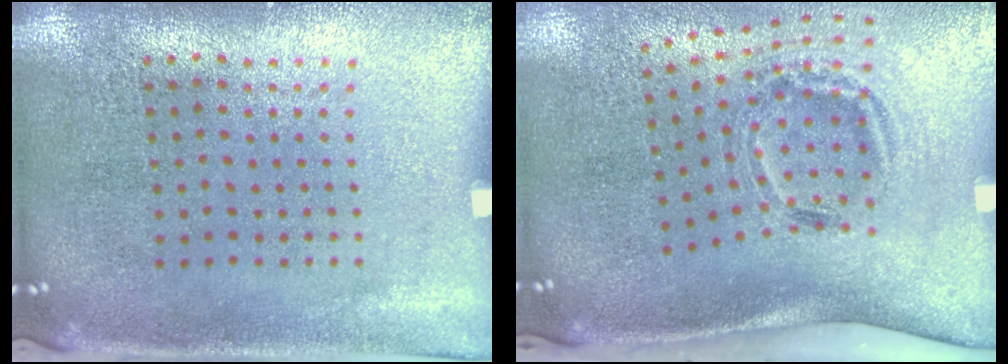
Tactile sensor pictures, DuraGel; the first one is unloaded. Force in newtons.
{"total": 1.6, "press": 1.1, "slide": 1.1}